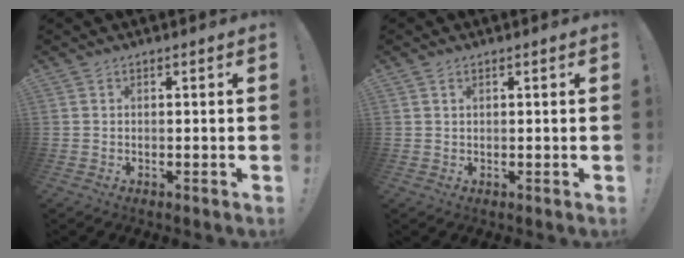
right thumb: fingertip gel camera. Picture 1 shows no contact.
{"total": 1.0, "force": [0.7, 0.5, 0.5], "torque": [-0.009, -0.001, 0.013]}